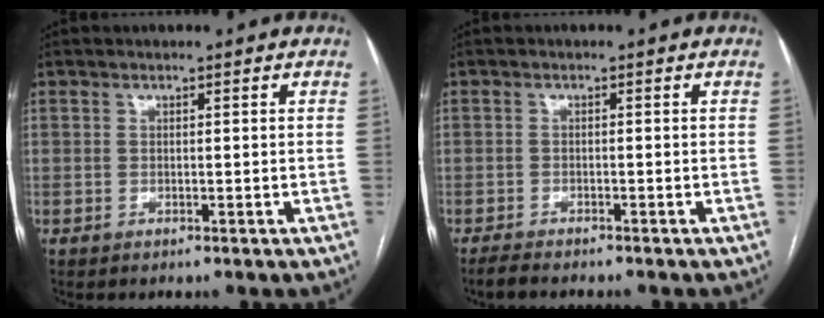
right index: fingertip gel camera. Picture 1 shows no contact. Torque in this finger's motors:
{"motor_torque": [-0.40, -0.47, -0.23, -0.01]}